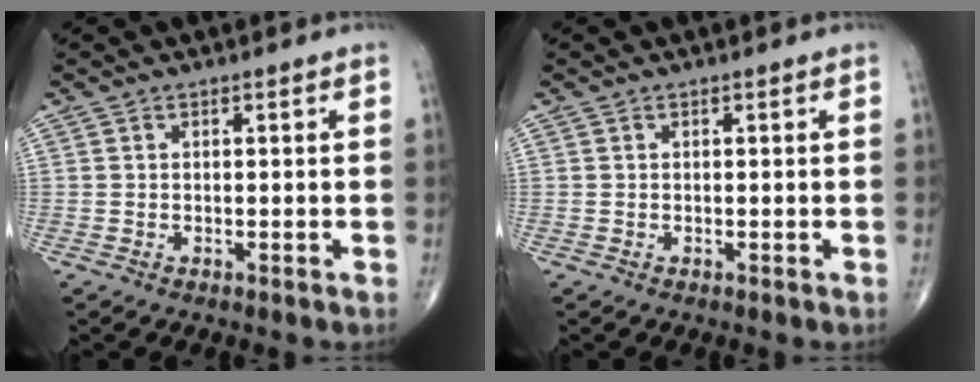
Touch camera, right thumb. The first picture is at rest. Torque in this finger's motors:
{"motor_torque": [0.02, 0.03, -0.01, 0.01, 0.00]}